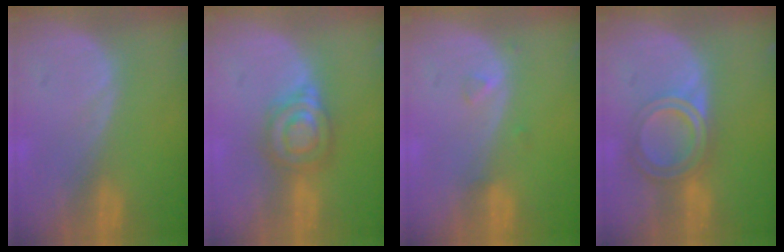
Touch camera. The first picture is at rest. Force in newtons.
{"total": 6.3, "press": 6.3, "slide": 0.0}
{"total": 1.2, "press": 1.2, "slide": 0.1}
{"total": 6.4, "press": 5.4, "slide": 3.4}